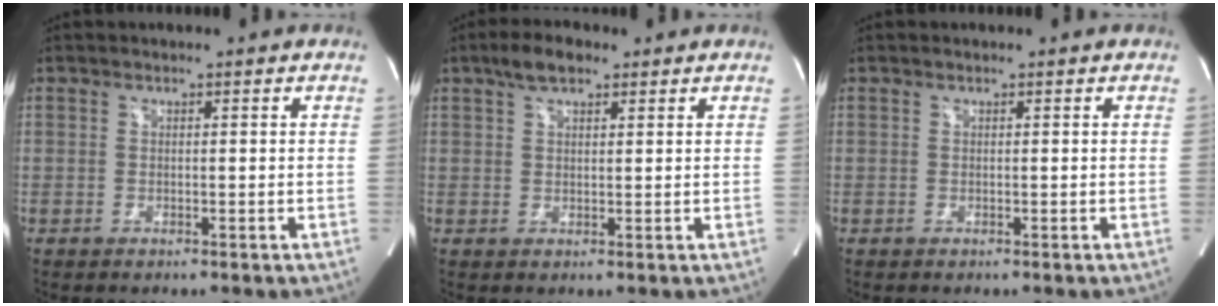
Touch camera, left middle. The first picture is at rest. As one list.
[{"total": 4.3, "force": [2.8, 1.8, 2.7], "torque": [-0.057, 0.013, 0.052]}, {"total": 0.0}]